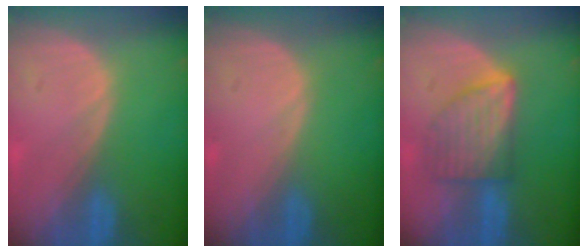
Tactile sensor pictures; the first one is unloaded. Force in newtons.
{"total": 0.0}
{"total": 6.6, "press": 6.6, "slide": 0.1}